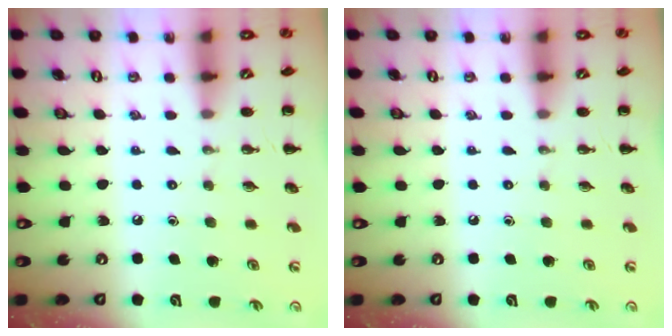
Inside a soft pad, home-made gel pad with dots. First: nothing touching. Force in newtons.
{"total": 0.0}